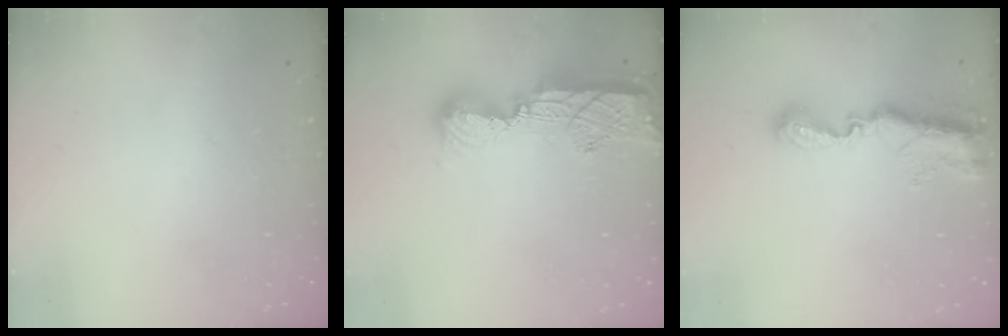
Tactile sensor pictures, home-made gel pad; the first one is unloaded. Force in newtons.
{"total": 11.5, "press": 11.5, "slide": 0.7}
{"total": 9.9, "press": 9.9, "slide": 0.7}